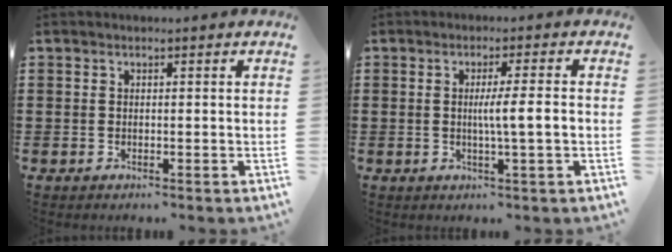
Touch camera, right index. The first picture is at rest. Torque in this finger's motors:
{"motor_torque": [1.16, 0.33, 0.41, 0.12]}